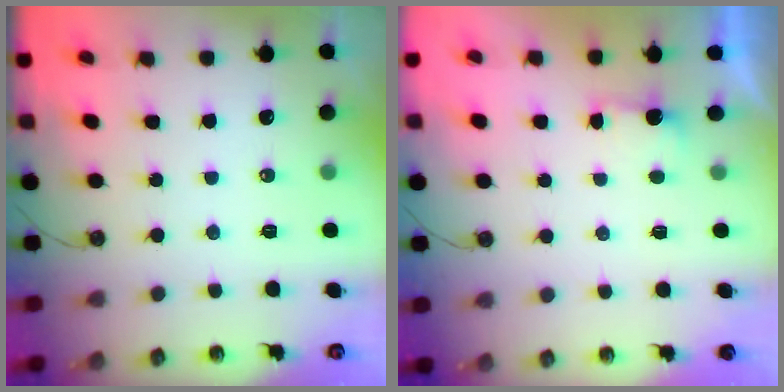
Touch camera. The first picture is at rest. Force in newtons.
{"total": 0.8, "press": 0.4, "slide": 0.7}